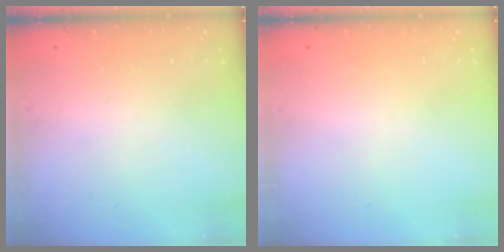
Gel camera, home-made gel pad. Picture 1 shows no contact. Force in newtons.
{"total": 0.0}